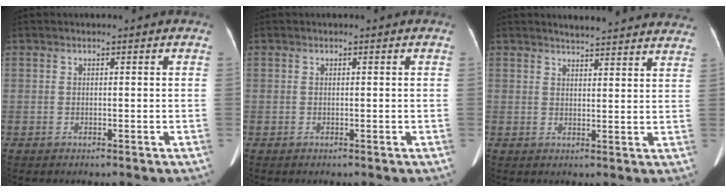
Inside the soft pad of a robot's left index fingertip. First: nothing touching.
{"total": 0.0}
{"total": 15.7, "force": [14.9, 1.7, 4.7], "torque": [-0.053, -0.010, 0.168]}